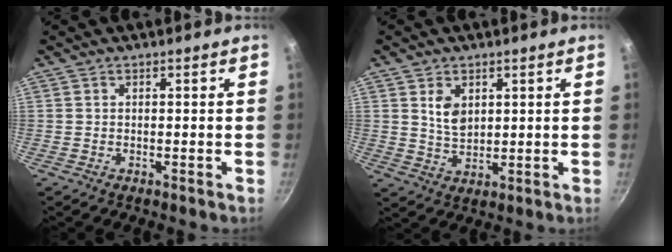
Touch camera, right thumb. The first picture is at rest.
{"total": 5.0, "force": [1.8, 3.3, 3.3], "torque": [-0.042, -0.018, 0.039]}